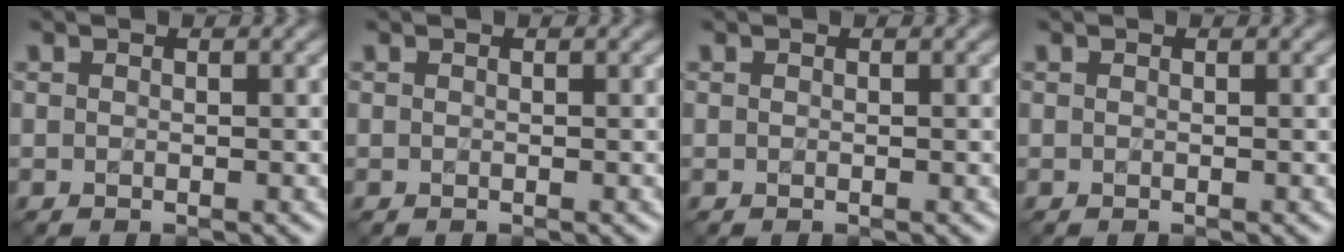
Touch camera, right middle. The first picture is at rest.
{"total": 0.0}
{"total": 0.0}
{"total": 0.0}